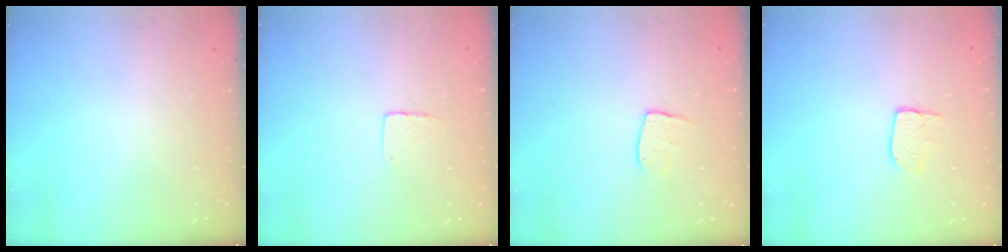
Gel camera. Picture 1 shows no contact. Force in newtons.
{"total": 4.5, "press": 4.5, "slide": 0.3}
{"total": 7.0, "press": 7.0, "slide": 0.5}
{"total": 6.3, "press": 6.3, "slide": 0.2}